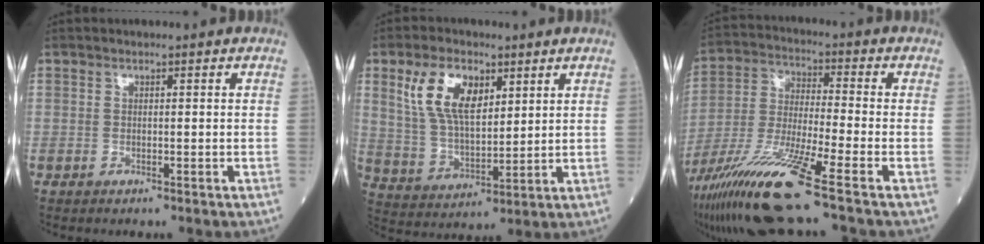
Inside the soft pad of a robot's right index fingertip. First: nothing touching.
{"total": 10.3, "force": [4.8, 5.0, 7.7], "torque": [-0.166, 0.016, 0.098]}
{"total": 14.7, "force": [-9.6, -0.7, 11.1], "torque": [-0.232, -0.036, -0.180]}